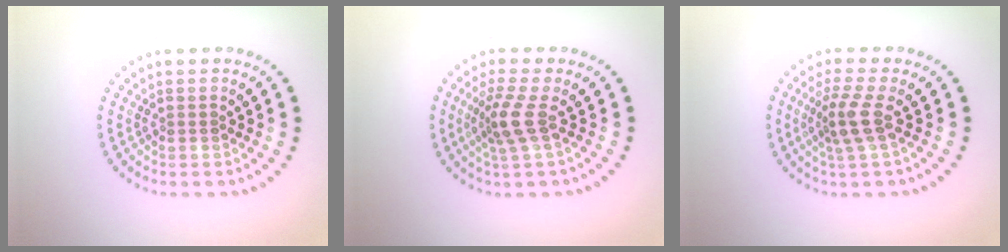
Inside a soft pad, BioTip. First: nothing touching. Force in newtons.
{"total": 2.9, "press": 2.1, "slide": 2.0}
{"total": 2.9, "press": 2.2, "slide": 1.8}